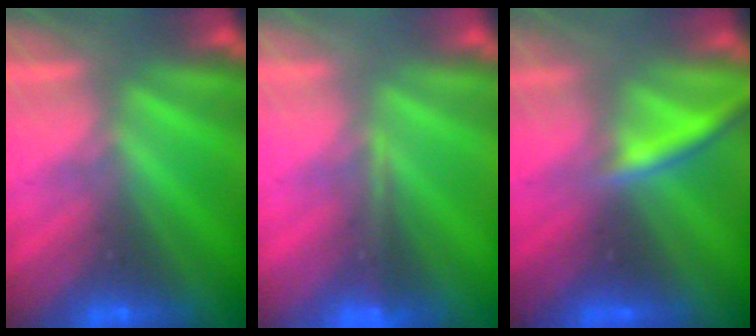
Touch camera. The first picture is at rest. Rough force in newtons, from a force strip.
{"total": 1.3}
{"total": 2.3}